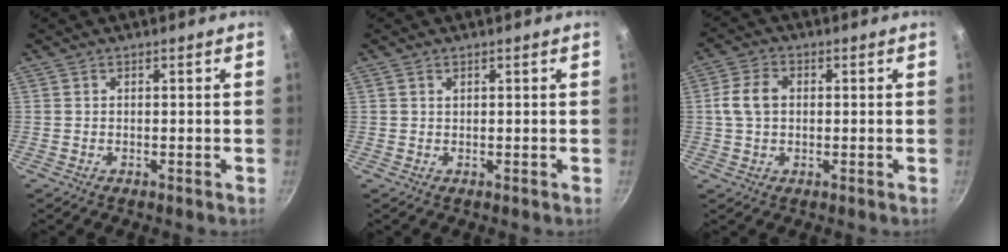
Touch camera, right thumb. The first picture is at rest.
{"total": 0.0}
{"total": 6.0, "force": [0.5, 4.4, 4.1], "torque": [-0.074, 0.013, 0.004]}